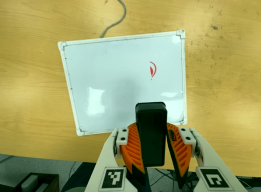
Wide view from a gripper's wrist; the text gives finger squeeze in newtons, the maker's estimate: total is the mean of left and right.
{"total": 10.4, "left": 9.6, "right": 11.1}